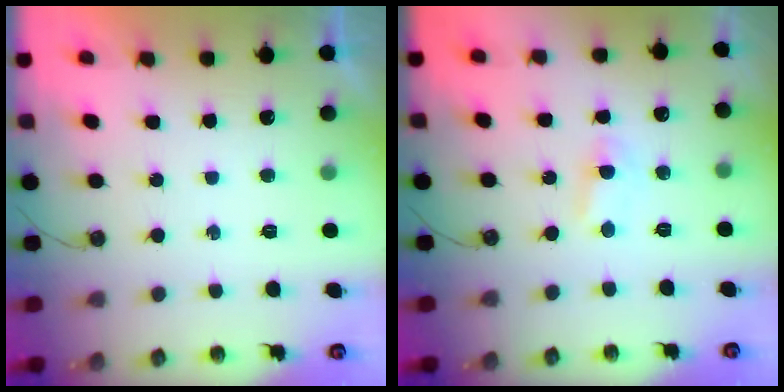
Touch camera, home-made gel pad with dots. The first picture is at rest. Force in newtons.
{"total": 2.1, "press": 2.1, "slide": 0.3}